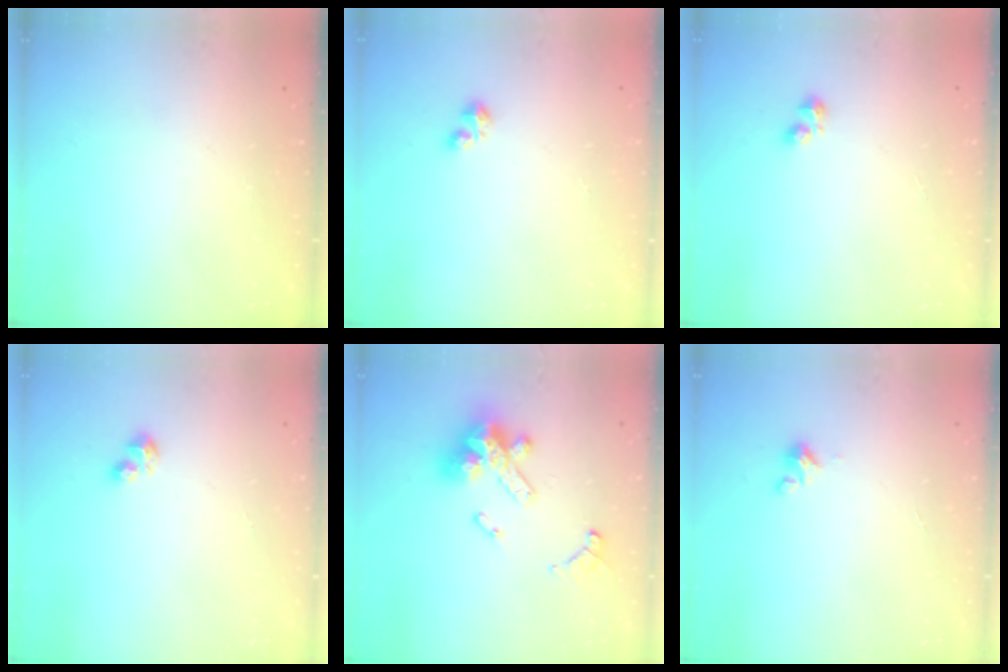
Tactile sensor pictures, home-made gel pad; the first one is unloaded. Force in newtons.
{"total": 2.4, "press": 2.4, "slide": 0.5}
{"total": 2.2, "press": 2.1, "slide": 0.6}
{"total": 3.6, "press": 3.6, "slide": 0.5}
{"total": 14.2, "press": 14.2, "slide": 1.0}
{"total": 0.9, "press": 0.9, "slide": 0.2}